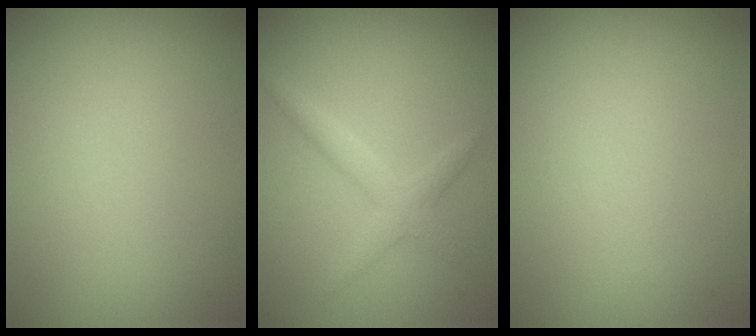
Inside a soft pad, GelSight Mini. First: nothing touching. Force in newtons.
{"total": 1.3, "press": 1.3, "slide": 0.1}
{"total": 0.0}